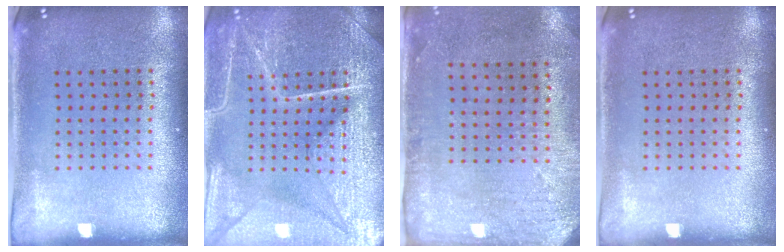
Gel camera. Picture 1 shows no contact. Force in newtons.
{"total": 6.9, "press": 6.8, "slide": 0.8}
{"total": 3.0, "press": 2.4, "slide": 1.8}
{"total": 0.0}